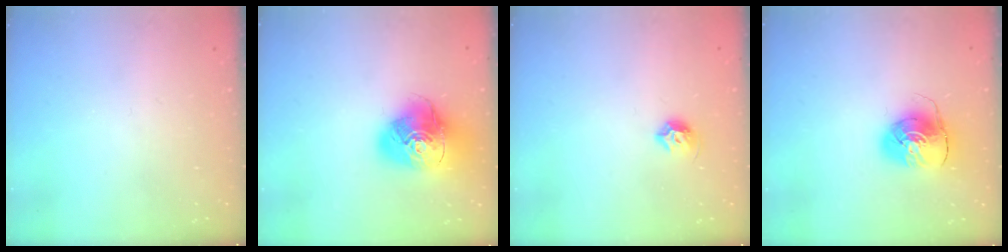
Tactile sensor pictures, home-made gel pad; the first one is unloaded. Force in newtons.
{"total": 16.2, "press": 16.0, "slide": 2.1}
{"total": 6.6, "press": 6.5, "slide": 1.2}
{"total": 8.0, "press": 8.0, "slide": 1.1}